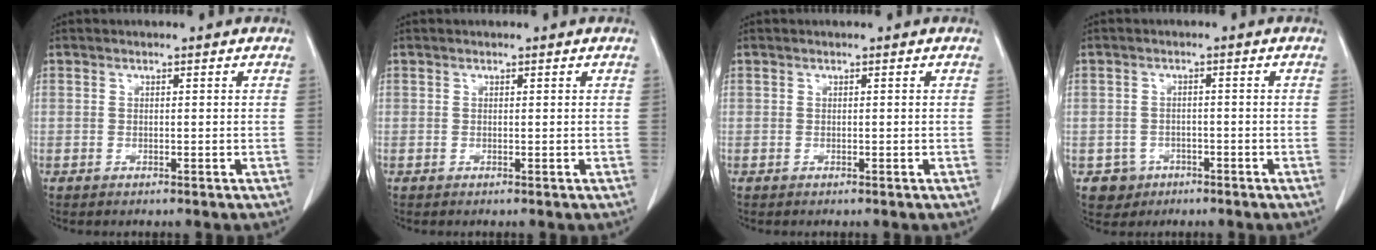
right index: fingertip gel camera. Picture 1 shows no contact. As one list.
[{"total": 0.0}, {"total": 0.0}, {"total": 3.5, "force": [-1.6, 3.1, -0.1], "torque": [0.005, 0.014, -0.022]}]